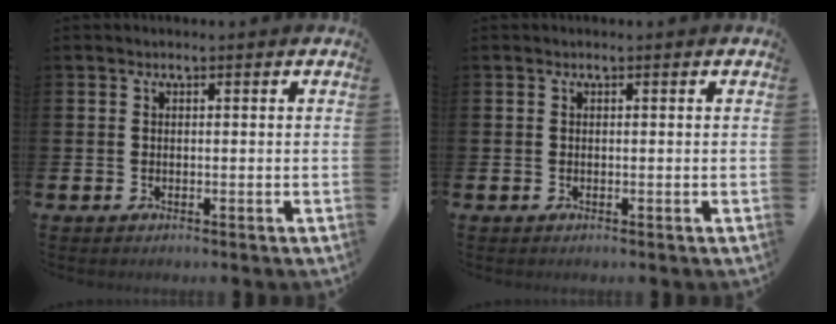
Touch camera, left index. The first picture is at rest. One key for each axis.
{"total": 0.0}